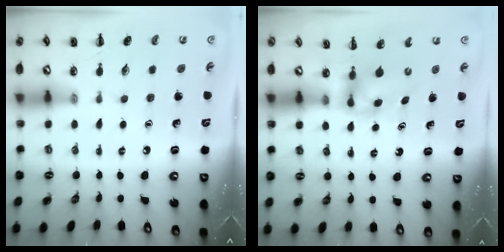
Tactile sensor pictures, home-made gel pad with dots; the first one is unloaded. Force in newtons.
{"total": 2.9, "press": 2.7, "slide": 1.0}